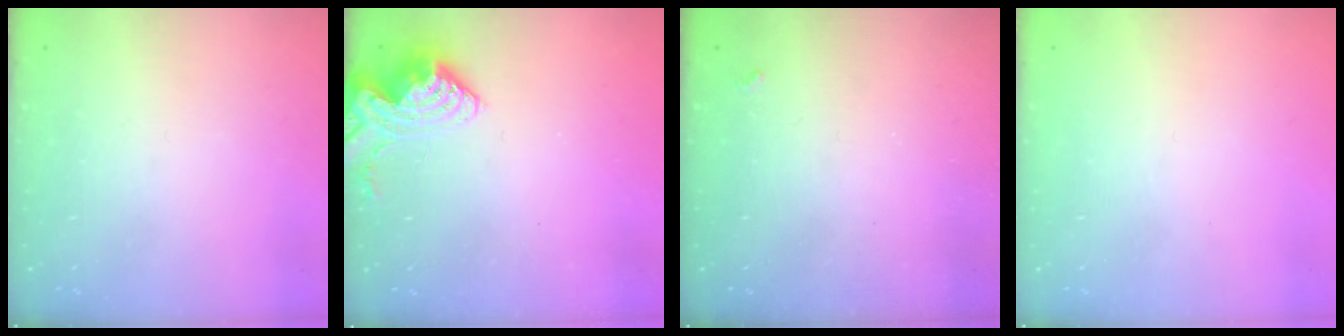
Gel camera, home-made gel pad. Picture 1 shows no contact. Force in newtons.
{"total": 9.3, "press": 9.3, "slide": 0.6}
{"total": 3.7, "press": 3.6, "slide": 0.7}
{"total": 0.0}